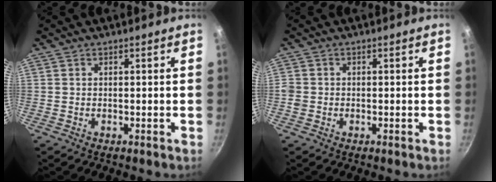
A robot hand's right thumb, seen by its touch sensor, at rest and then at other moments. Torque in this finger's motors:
{"motor_torque": [0.47, 0.42, 0.34, 0.15, -0.06]}